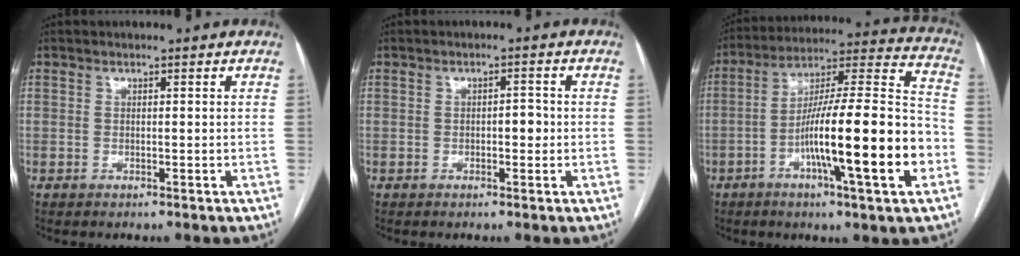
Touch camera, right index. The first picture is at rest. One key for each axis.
{"total": 2.2, "fx": -0.2, "fy": 1.1, "fz": 1.9, "tx": -0.023, "ty": 0.005, "tz": -0.002}
{"total": 20.7, "fx": -6.3, "fy": 1.3, "fz": 19.7, "tx": -0.301, "ty": 0.006, "tz": -0.101}